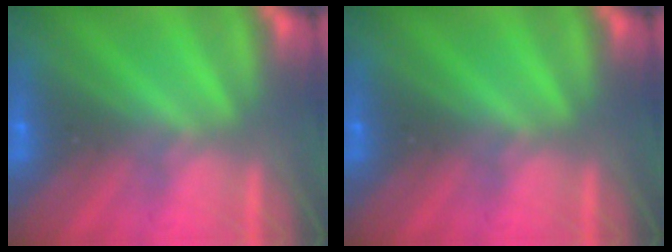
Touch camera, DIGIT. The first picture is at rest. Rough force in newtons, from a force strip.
{"total": 0.0}